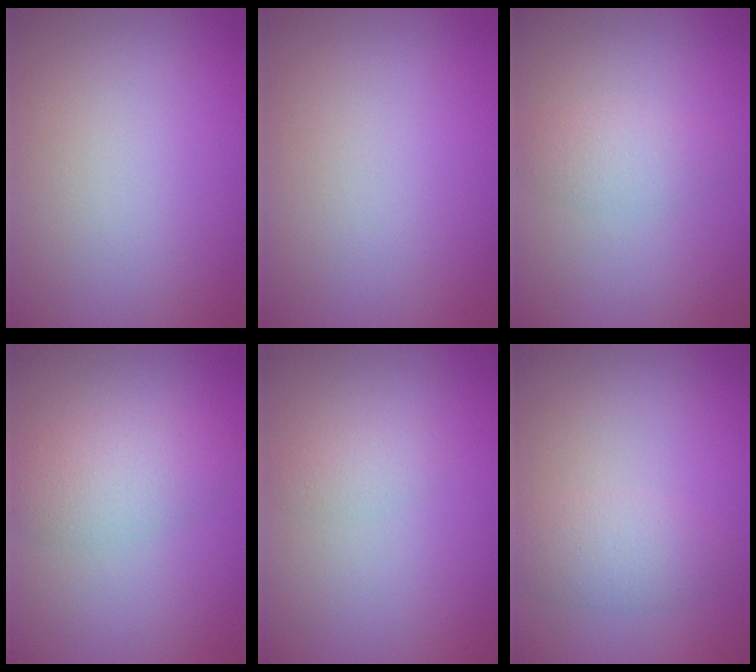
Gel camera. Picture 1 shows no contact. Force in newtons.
{"total": 0.0}
{"total": 1.9, "press": 1.9, "slide": 0.0}
{"total": 3.6, "press": 3.6, "slide": 0.0}
{"total": 1.2, "press": 1.2, "slide": 0.1}
{"total": 2.5, "press": 2.5, "slide": 0.1}